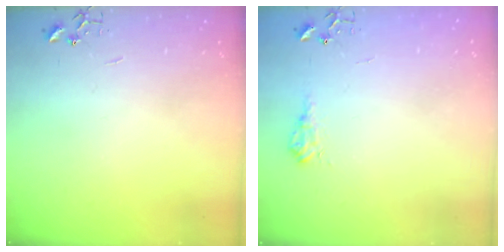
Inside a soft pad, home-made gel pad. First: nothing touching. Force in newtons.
{"total": 8.5, "press": 8.5, "slide": 0.8}